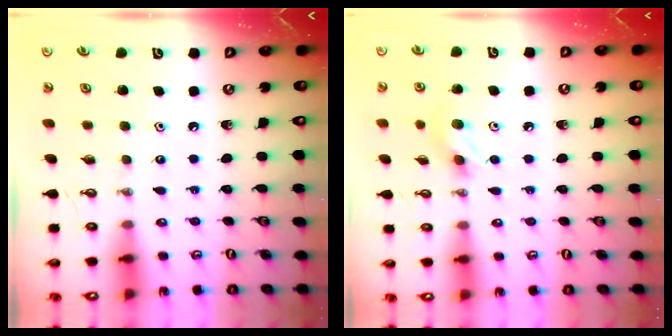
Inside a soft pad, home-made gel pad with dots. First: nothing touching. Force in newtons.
{"total": 7.6, "press": 7.2, "slide": 2.4}